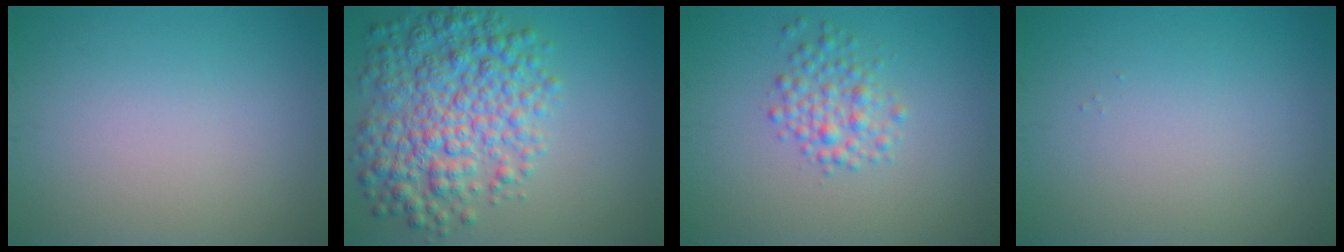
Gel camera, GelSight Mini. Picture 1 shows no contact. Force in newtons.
{"total": 7.7, "press": 7.7, "slide": 0.1}
{"total": 2.6, "press": 2.6, "slide": 0.0}
{"total": 0.0}